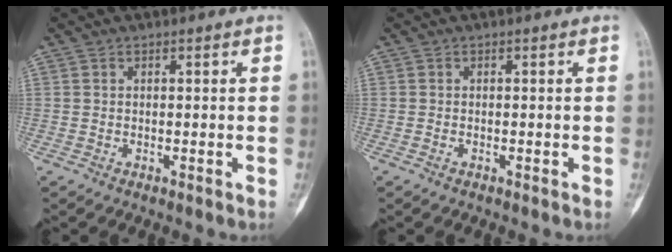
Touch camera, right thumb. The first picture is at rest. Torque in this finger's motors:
{"motor_torque": [-0.25, -0.07, -0.05, 0.14, -0.02]}